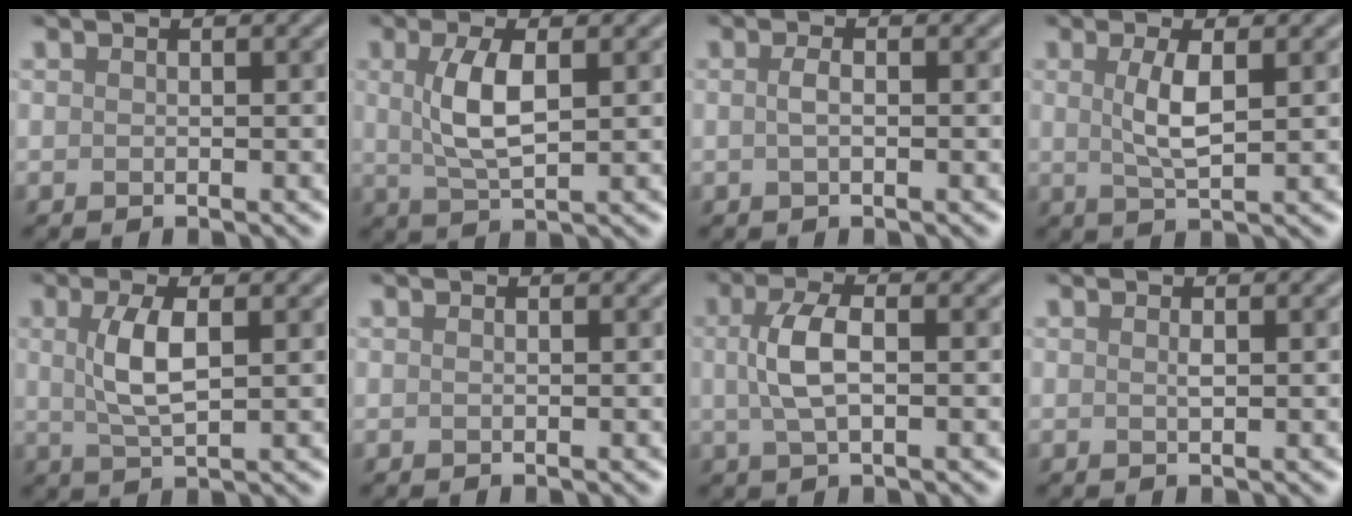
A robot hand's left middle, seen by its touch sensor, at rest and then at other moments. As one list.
[{"total": 4.3, "force": [0.8, 1.5, 3.9], "torque": [-0.087, 0.001, 0.018]}, {"total": 1.2, "force": [0.0, 0.4, 1.1], "torque": [-0.025, 0.001, -0.001]}, {"total": 3.2, "force": [0.7, 0.8, 3.0], "torque": [-0.062, -0.002, 0.014]}, {"total": 3.9, "force": [0.8, 1.3, 3.6], "torque": [-0.078, 0.001, 0.016]}, {"total": 0.0}, {"total": 3.7, "force": [0.4, 1.5, 3.3], "torque": [-0.074, 0.004, 0.004]}, {"total": 0.6, "force": [0.1, 0.1, 0.6], "torque": [-0.011, 0.001, 0.002]}]